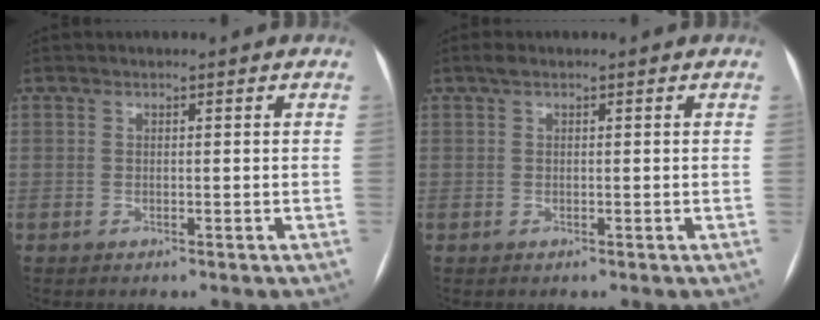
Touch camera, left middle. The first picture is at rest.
{"total": 0.9, "force": [0.6, 0.3, 0.6], "torque": [-0.014, 0.014, 0.012]}